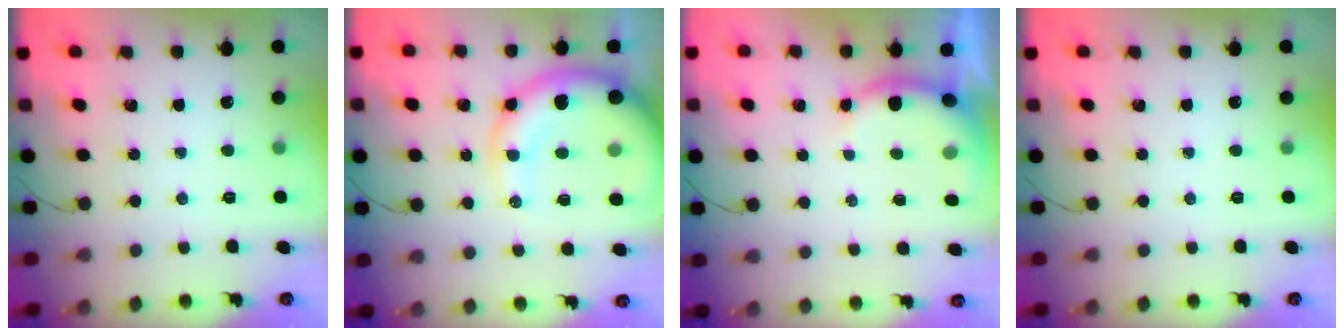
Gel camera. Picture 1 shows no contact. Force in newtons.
{"total": 18.1, "press": 17.7, "slide": 4.0}
{"total": 6.6, "press": 6.6, "slide": 0.1}
{"total": 0.0}